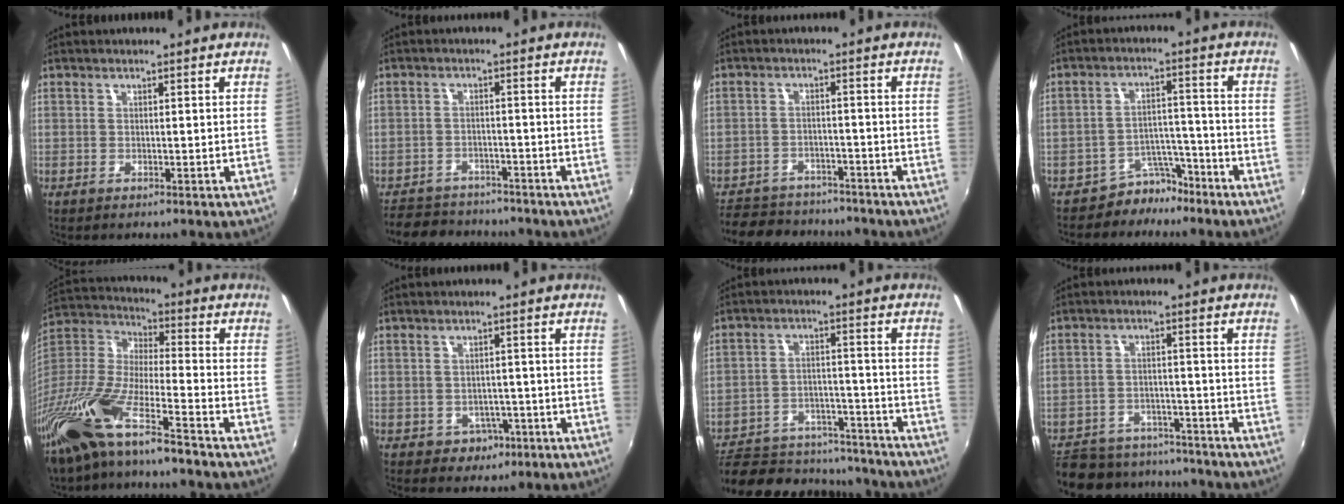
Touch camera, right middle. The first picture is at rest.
{"total": 10.6, "force": [-8.9, 5.0, 2.8], "torque": [-0.082, 0.013, -0.130]}
{"total": 14.2, "force": [-11.7, 6.7, 4.5], "torque": [-0.119, 0.014, -0.165]}
{"total": 6.4, "force": [-5.3, 3.4, 0.8], "torque": [-0.009, 0.028, -0.081]}
{"total": 20.9, "force": [-14.4, 3.8, 14.6], "torque": [-0.305, -0.037, -0.277]}
{"total": 4.2, "force": [-1.8, 3.6, 1.0], "torque": [-0.029, 0.006, -0.014]}
{"total": 21.8, "force": [-17.8, 9.5, 8.2], "torque": [-0.182, 0.012, -0.230]}
{"total": 18.4, "force": [-15.5, 7.6, 6.2], "torque": [-0.157, 0.005, -0.217]}